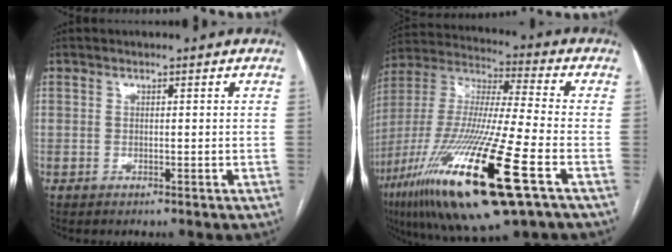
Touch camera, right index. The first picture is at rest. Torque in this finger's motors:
{"motor_torque": [2.14, 0.00, 1.05, 0.21]}